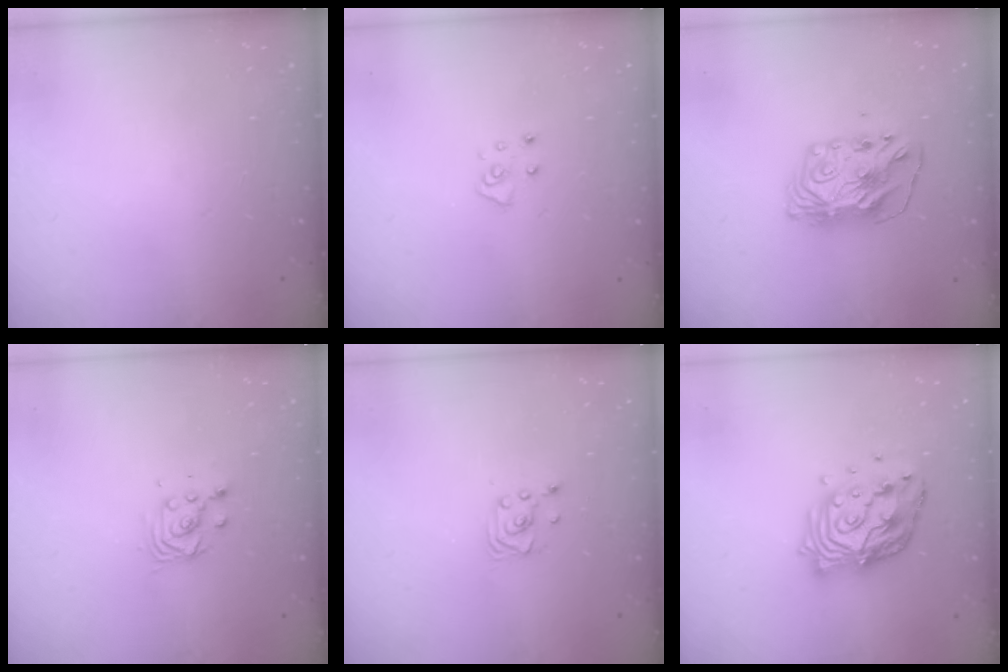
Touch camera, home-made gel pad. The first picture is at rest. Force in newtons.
{"total": 5.3, "press": 5.3, "slide": 0.5}
{"total": 8.4, "press": 8.4, "slide": 0.8}
{"total": 3.6, "press": 3.6, "slide": 0.1}
{"total": 2.6, "press": 2.6, "slide": 0.2}
{"total": 14.8, "press": 14.7, "slide": 1.5}